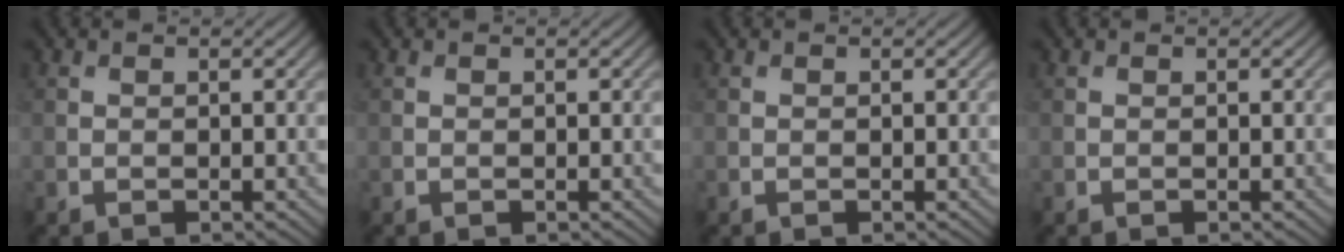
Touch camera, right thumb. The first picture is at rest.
{"total": 0.0}
{"total": 0.0}
{"total": 0.0}